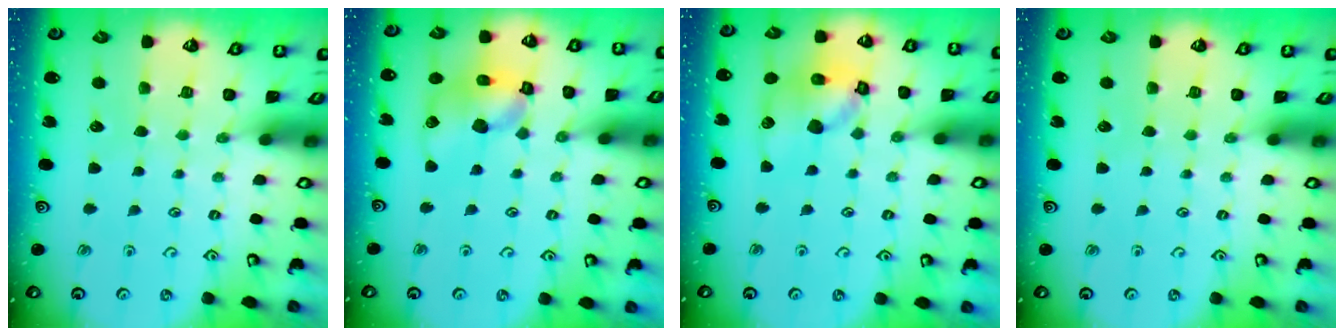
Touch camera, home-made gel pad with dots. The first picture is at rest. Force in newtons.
{"total": 13.6, "press": 13.5, "slide": 2.1}
{"total": 13.5, "press": 13.3, "slide": 2.0}
{"total": 0.0}